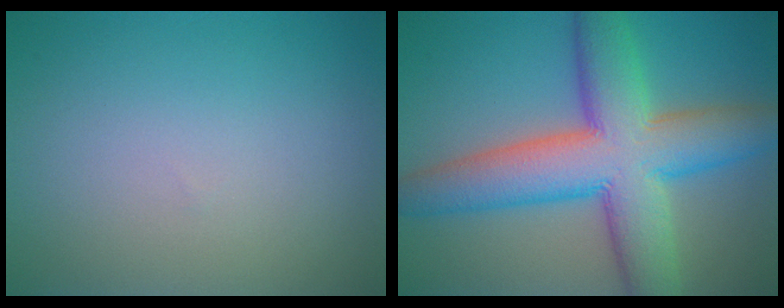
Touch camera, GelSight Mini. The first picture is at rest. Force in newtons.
{"total": 11.2, "press": 11.2, "slide": 0.7}